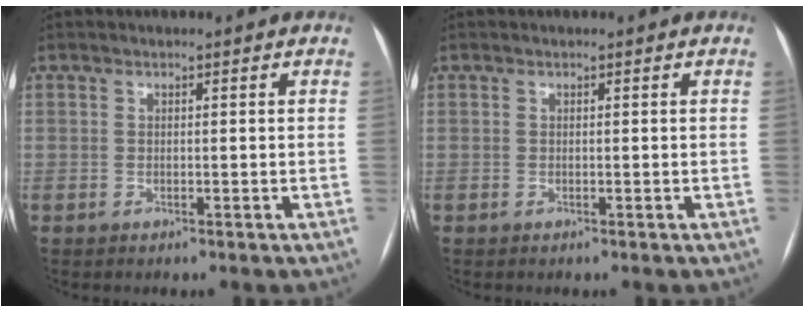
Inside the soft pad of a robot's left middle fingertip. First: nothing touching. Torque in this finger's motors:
{"motor_torque": [0.09, 0.10, 0.00, 0.00]}